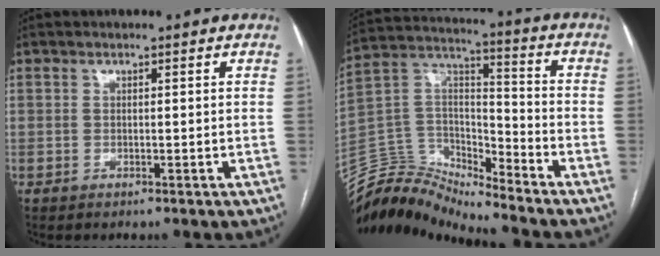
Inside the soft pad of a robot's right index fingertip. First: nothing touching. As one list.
[{"total": 14.9, "force": [-14.8, 1.2, 1.0], "torque": [-0.028, 0.073, -0.279]}]